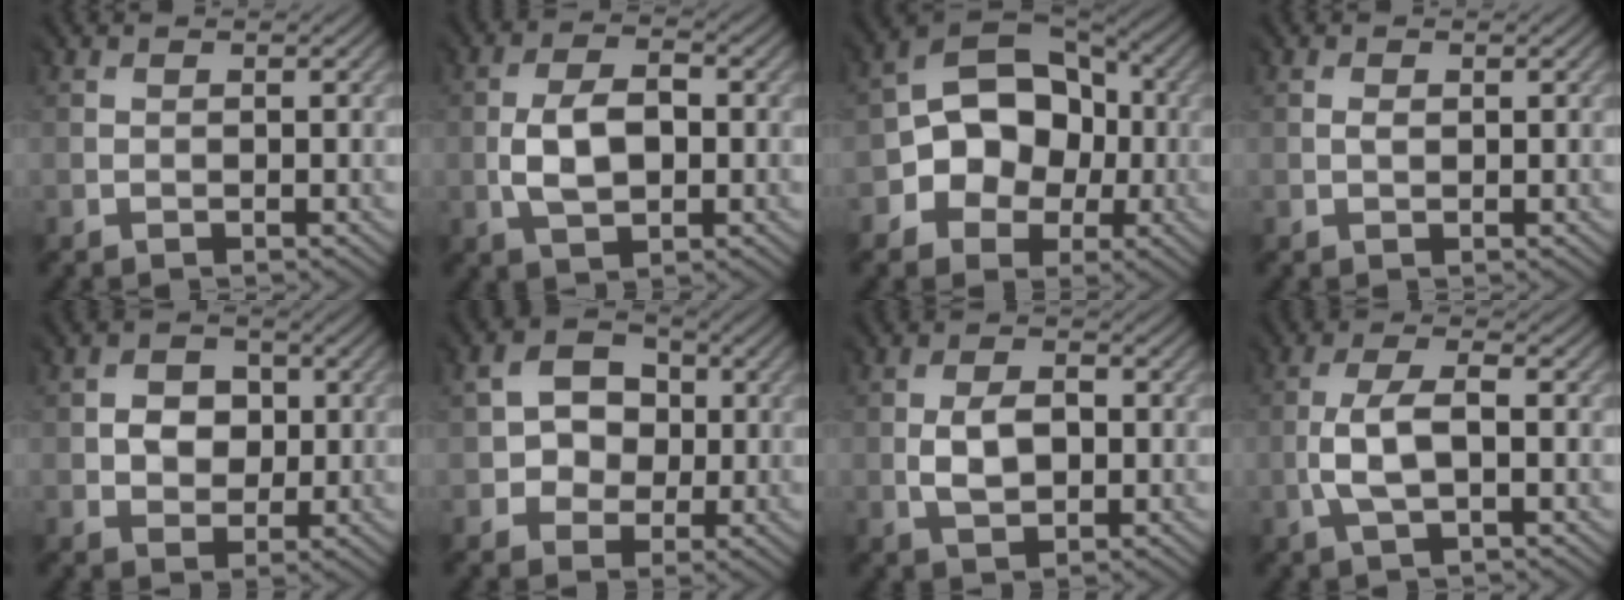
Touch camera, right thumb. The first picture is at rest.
{"total": 5.1, "force": [-0.5, 3.0, 4.1], "torque": [-0.079, 0.003, -0.012]}
{"total": 10.2, "force": [-1.5, 8.0, 6.2], "torque": [-0.086, 0.012, -0.038]}
{"total": 0.7, "force": [0.3, 0.6, 0.4], "torque": [-0.009, -0.001, 0.010]}
{"total": 3.0, "force": [0.3, 2.9, 0.9], "torque": [-0.019, 0.001, -0.004]}
{"total": 4.8, "force": [0.3, 4.5, 1.7], "torque": [-0.031, 0.007, -0.008]}
{"total": 3.6, "force": [-0.3, 2.3, 2.7], "torque": [-0.052, -0.001, -0.006]}
{"total": 4.4, "force": [-0.9, 1.6, 4.0], "torque": [-0.088, 0.011, -0.017]}